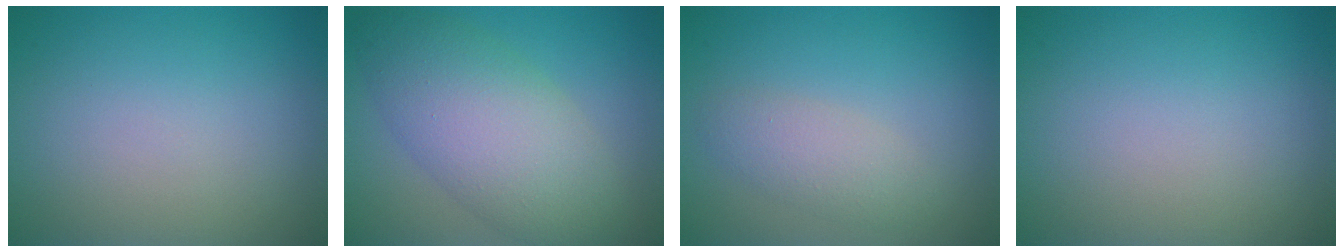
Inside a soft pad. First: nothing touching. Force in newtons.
{"total": 7.8, "press": 7.8, "slide": 0.4}
{"total": 2.4, "press": 2.4, "slide": 0.1}
{"total": 0.0}